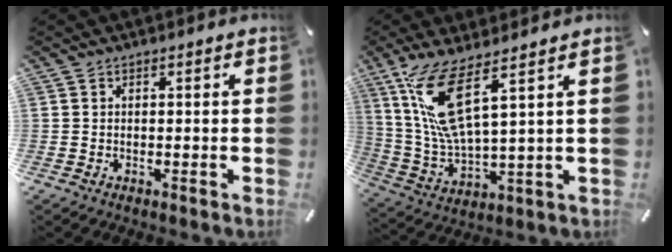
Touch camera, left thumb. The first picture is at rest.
{"total": 14.3, "force": [6.6, 3.7, 12.2], "torque": [-0.276, -0.023, 0.112]}